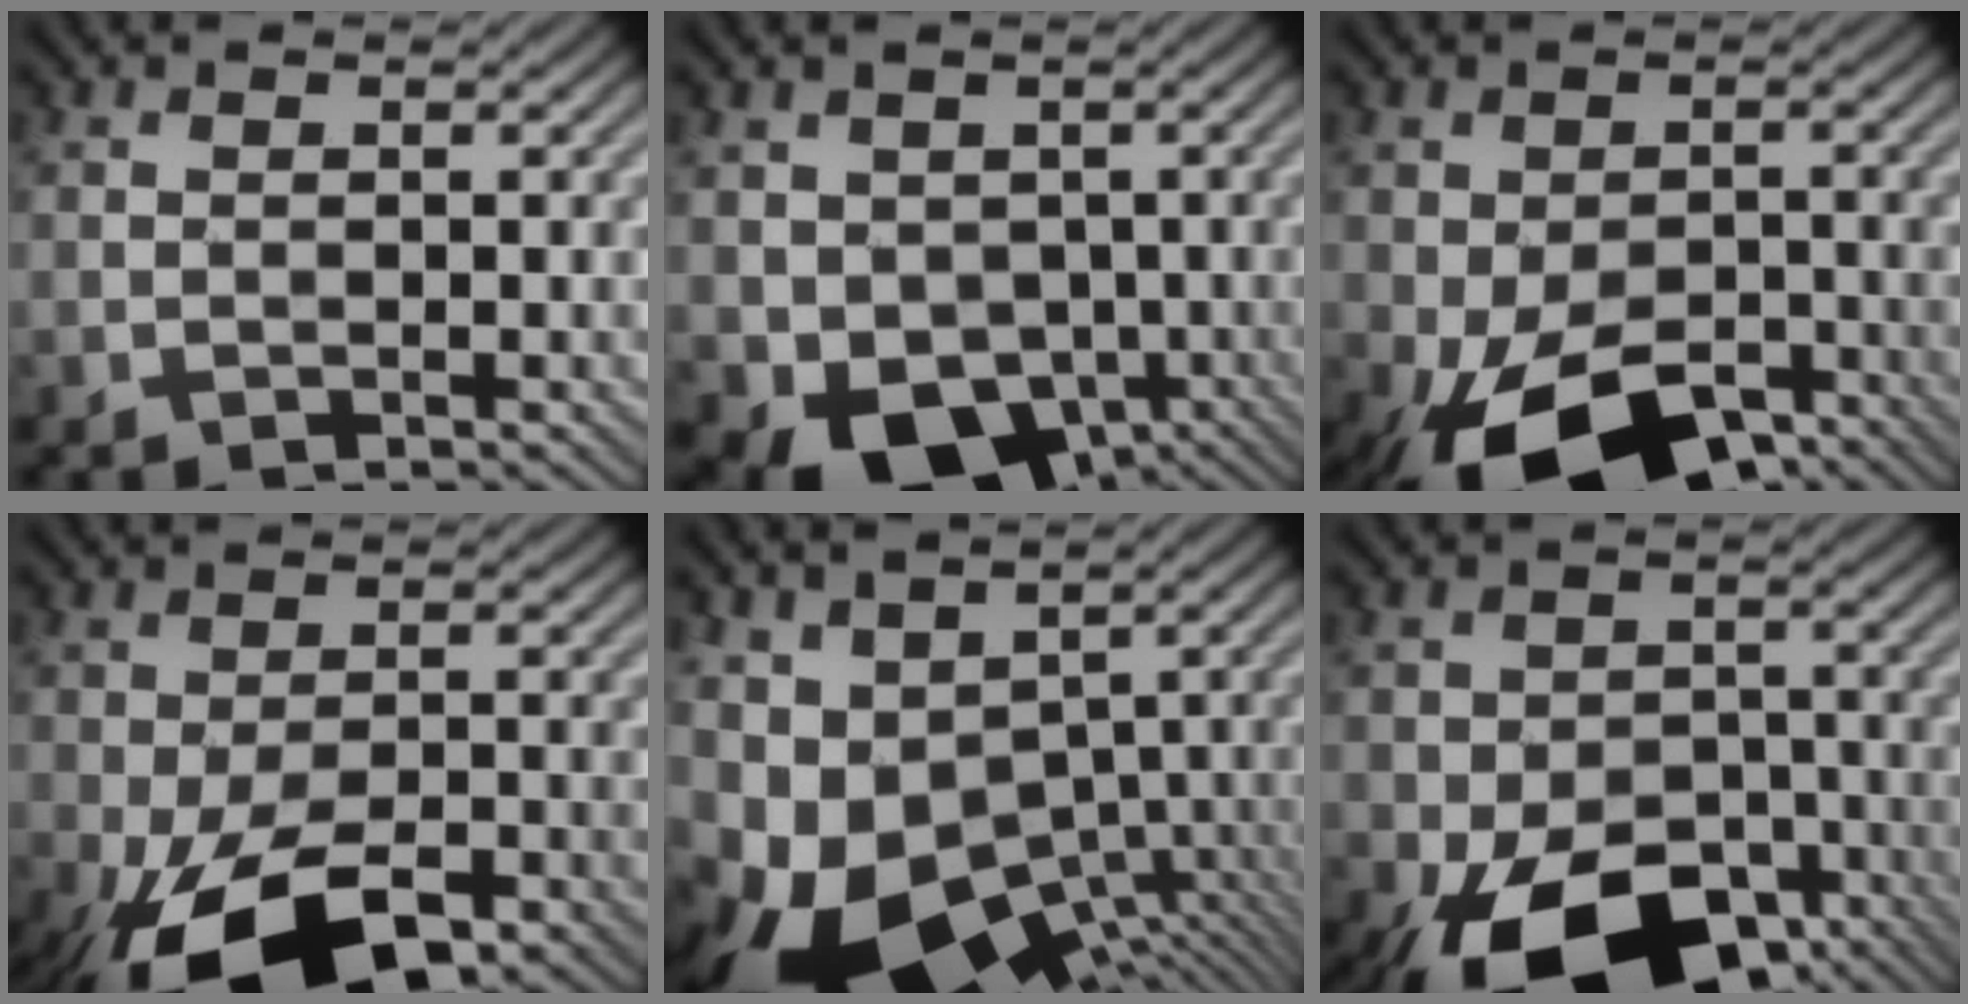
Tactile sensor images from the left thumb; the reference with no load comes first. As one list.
[{"total": 8.9, "force": [-2.8, 6.8, 5.0], "torque": [-0.091, -0.037, -0.037]}, {"total": 13.9, "force": [-8.2, 6.6, 9.0], "torque": [-0.159, -0.040, -0.136]}, {"total": 13.6, "force": [-7.1, 6.0, 9.9], "torque": [-0.181, -0.033, -0.118]}, {"total": 13.8, "force": [-4.0, 8.4, 10.2], "torque": [-0.228, -0.020, -0.040]}, {"total": 17.4, "force": [-10.6, 9.4, 10.1], "torque": [-0.175, -0.045, -0.161]}]